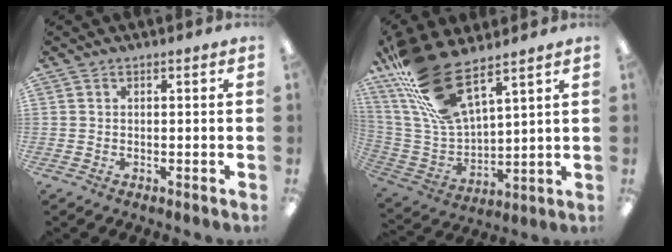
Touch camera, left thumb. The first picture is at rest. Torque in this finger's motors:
{"motor_torque": [0.33, 0.39, 1.62, -1.15, 0.38]}